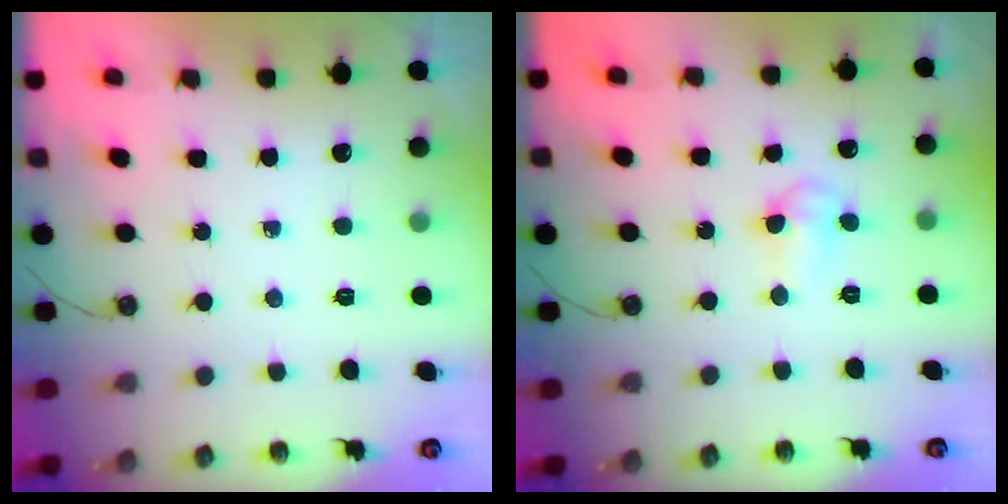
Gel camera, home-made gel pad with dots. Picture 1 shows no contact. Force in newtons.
{"total": 5.1, "press": 4.9, "slide": 1.0}